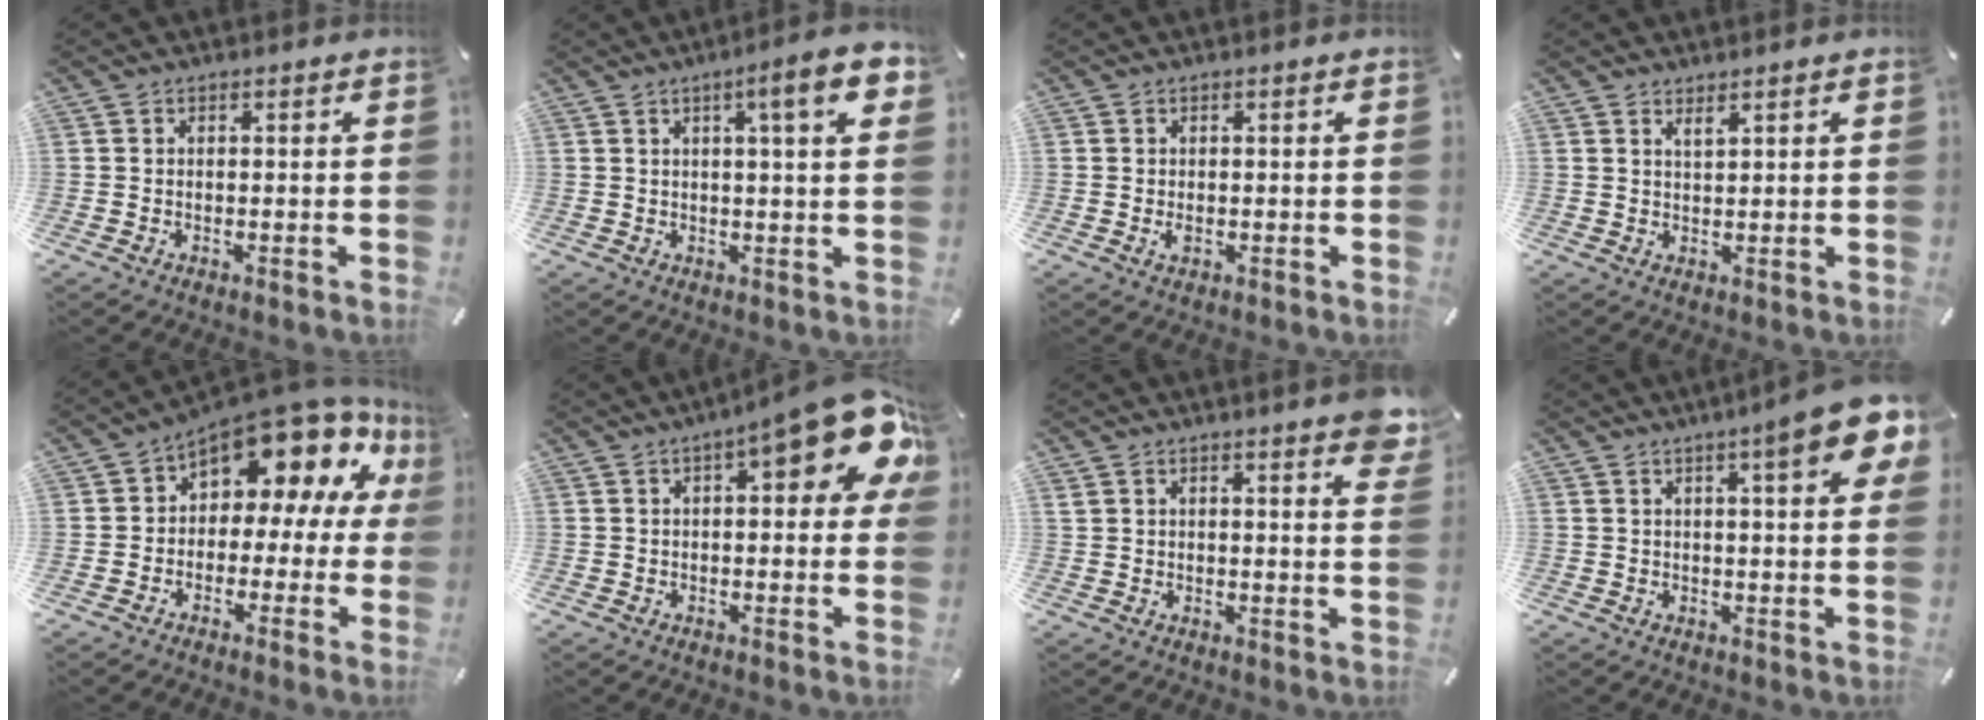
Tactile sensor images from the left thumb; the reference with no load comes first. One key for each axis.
{"total": 9.9, "fx": 3.9, "fy": 1.4, "fz": 9.0, "tx": -0.125, "ty": -0.012, "tz": 0.054}
{"total": 1.0, "fx": -0.1, "fy": 0.6, "fz": 0.8, "tx": -0.015, "ty": -0.001, "tz": -0.002}
{"total": 1.7, "fx": 1.5, "fy": 0.1, "fz": 0.7, "tx": -0.015, "ty": -0.002, "tz": 0.028}
{"total": 14.5, "fx": 8.8, "fy": 7.8, "fz": 8.4, "tx": -0.125, "ty": -0.077, "tz": 0.150}
{"total": 16.5, "fx": 6.8, "fy": 5.2, "fz": 14.2, "tx": -0.184, "ty": -0.031, "tz": 0.104}
{"total": 5.1, "fx": 4.1, "fy": 1.1, "fz": 2.9, "tx": -0.044, "ty": -0.023, "tz": 0.072}
{"total": 11.3, "fx": 5.8, "fy": 2.2, "fz": 9.5, "tx": -0.136, "ty": -0.025, "tz": 0.093}